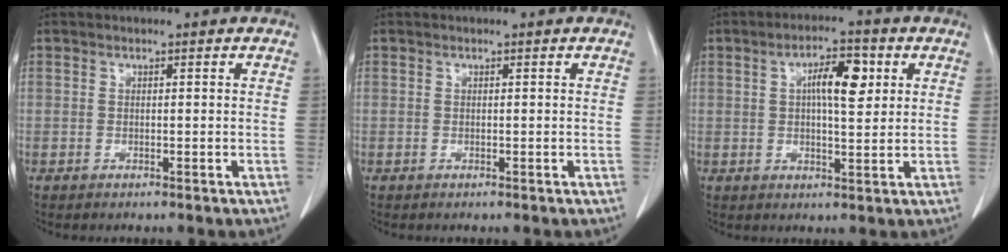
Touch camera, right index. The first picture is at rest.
{"total": 0.0}
{"total": 7.0, "force": [2.0, 2.1, 6.4], "torque": [-0.107, 0.012, 0.030]}